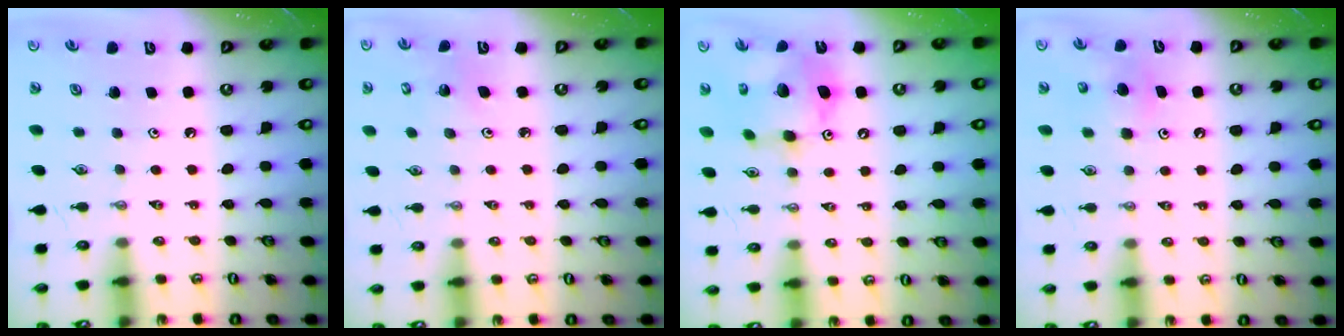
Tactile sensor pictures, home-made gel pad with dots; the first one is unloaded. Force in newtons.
{"total": 2.7, "press": 2.7, "slide": 0.2}
{"total": 13.4, "press": 13.4, "slide": 1.3}
{"total": 5.9, "press": 5.9, "slide": 0.6}